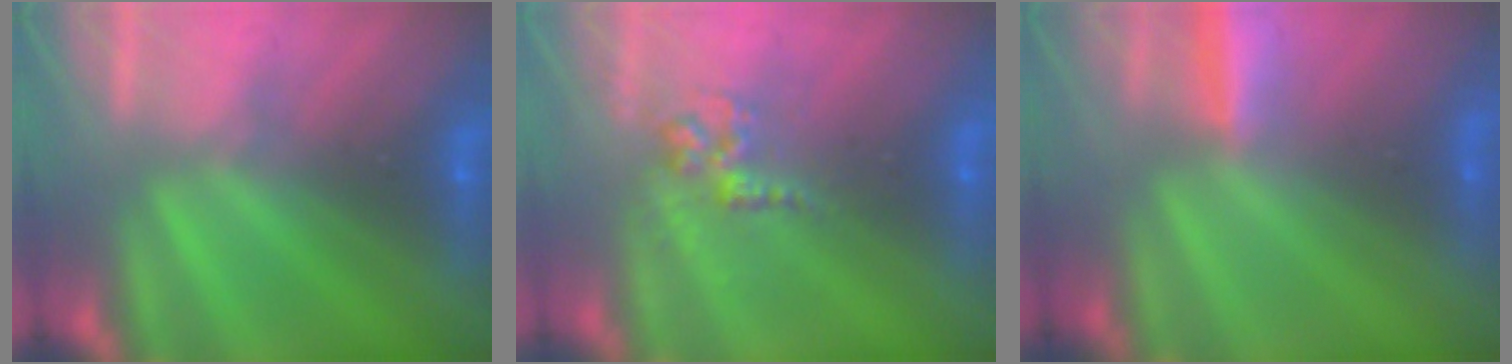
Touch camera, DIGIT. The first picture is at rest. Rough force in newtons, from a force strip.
{"total": 2.6}
{"total": 2.9}